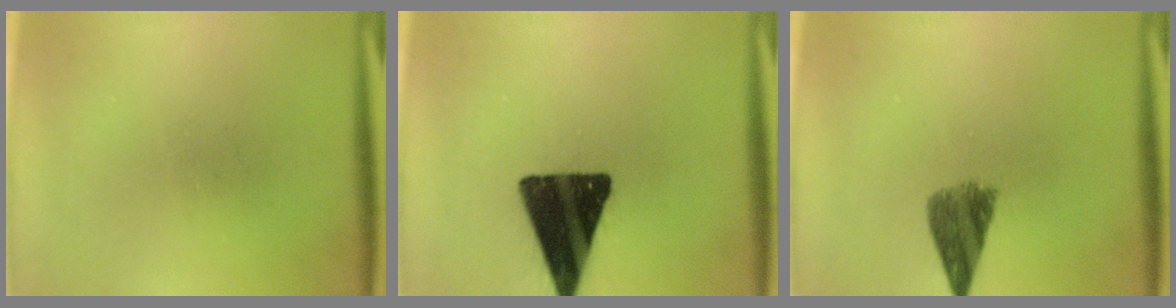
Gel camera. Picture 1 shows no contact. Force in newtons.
{"total": 17.2}
{"total": 5.3}